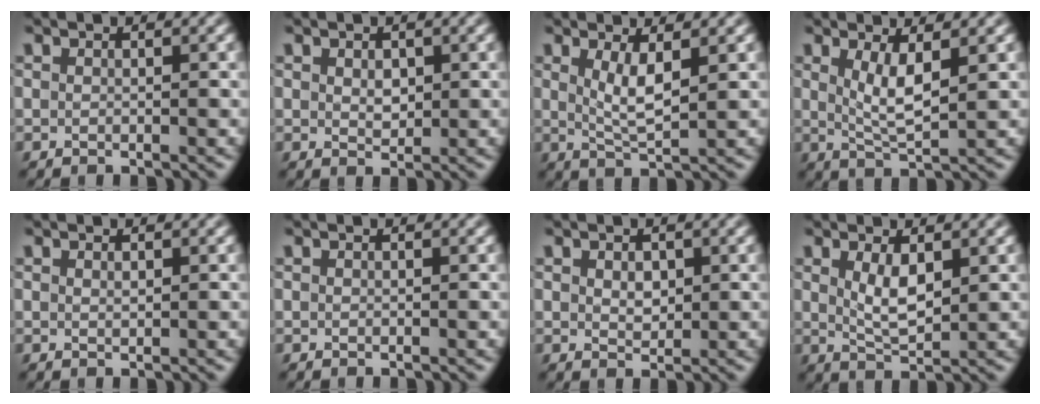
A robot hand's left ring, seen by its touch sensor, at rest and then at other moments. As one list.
[{"total": 1.2, "force": [0.1, 0.8, 0.8], "torque": [-0.015, -0.002, 0.009]}, {"total": 2.8, "force": [0.6, 0.8, 2.7], "torque": [-0.052, -0.009, 0.017]}, {"total": 3.2, "force": [0.6, 0.9, 3.1], "torque": [-0.062, -0.010, 0.017]}, {"total": 0.0}, {"total": 0.0}, {"total": 1.2, "force": [0.2, 0.9, 0.8], "torque": [-0.014, -0.002, 0.009]}, {"total": 2.7, "force": [0.6, 1.0, 2.4], "torque": [-0.052, -0.006, 0.019]}]